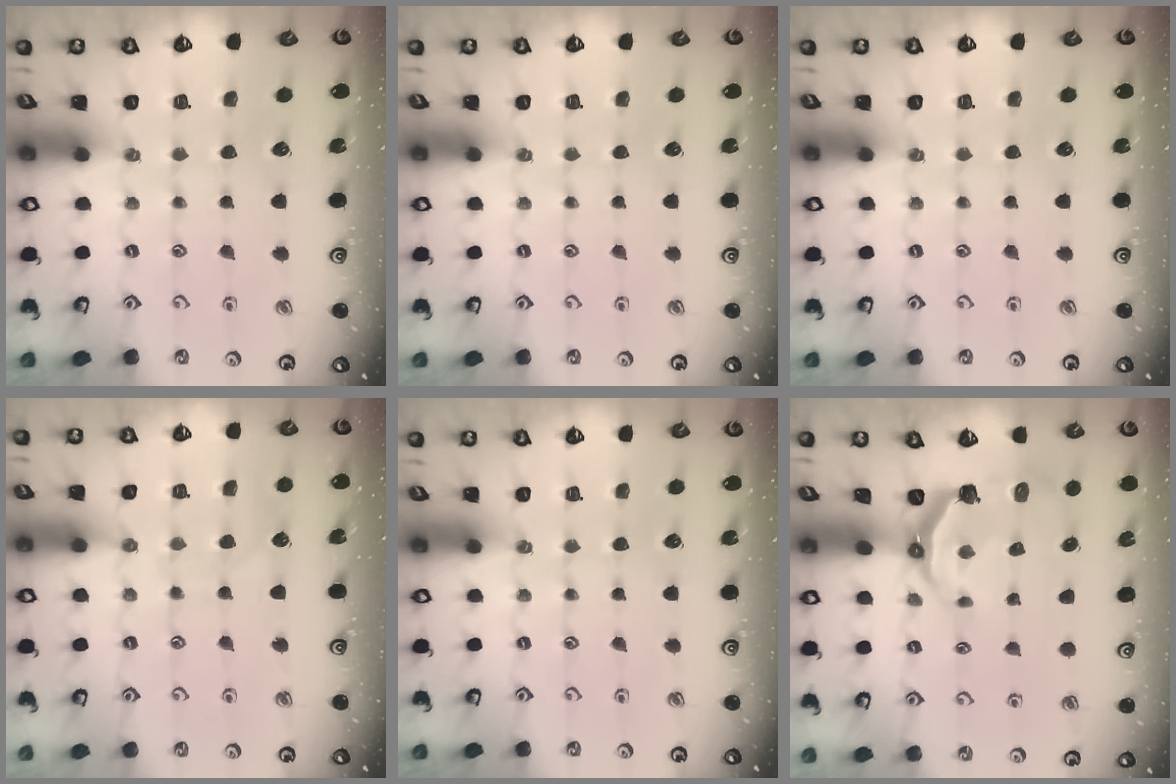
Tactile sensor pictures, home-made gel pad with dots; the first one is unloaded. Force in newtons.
{"total": 0.0}
{"total": 0.0}
{"total": 6.6, "press": 6.6, "slide": 0.4}
{"total": 0.0}
{"total": 6.3, "press": 4.5, "slide": 4.3}